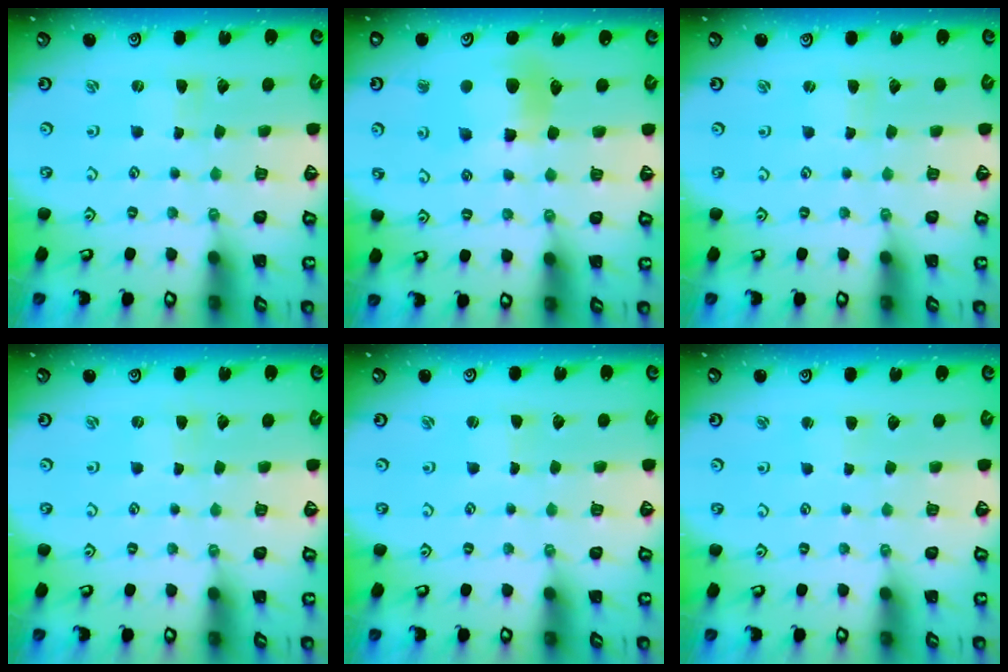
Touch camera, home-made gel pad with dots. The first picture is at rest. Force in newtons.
{"total": 9.3, "press": 9.2, "slide": 1.5}
{"total": 0.6, "press": 0.6, "slide": 0.1}
{"total": 0.9, "press": 0.9, "slide": 0.2}
{"total": 0.0}
{"total": 1.2, "press": 1.2, "slide": 0.2}